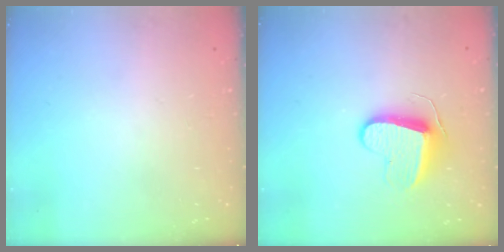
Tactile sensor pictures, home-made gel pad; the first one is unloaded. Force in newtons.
{"total": 9.0, "press": 9.0, "slide": 0.1}